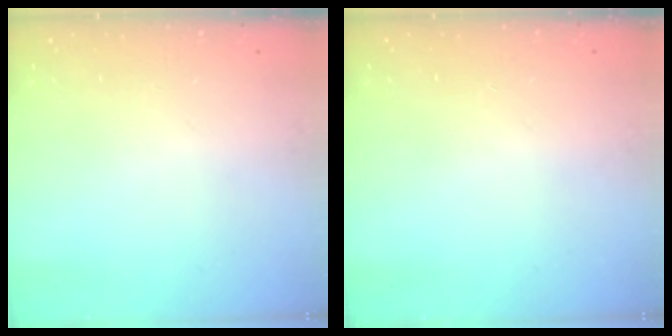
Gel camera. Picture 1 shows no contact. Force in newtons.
{"total": 1.2, "press": 1.2, "slide": 0.2}